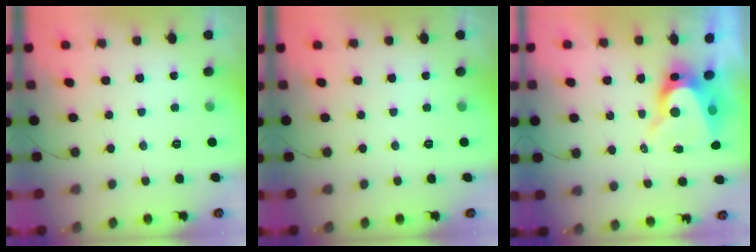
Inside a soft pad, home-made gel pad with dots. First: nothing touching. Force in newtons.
{"total": 0.0}
{"total": 10.1, "press": 10.0, "slide": 1.0}